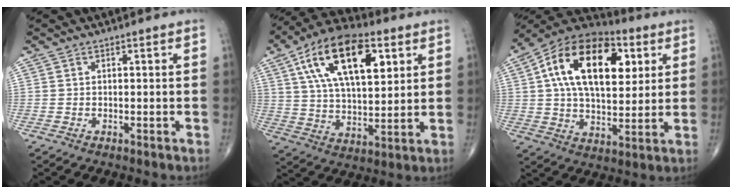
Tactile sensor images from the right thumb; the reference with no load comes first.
{"total": 20.7, "force": [8.0, 10.0, 16.3], "torque": [-0.264, -0.011, 0.136]}
{"total": 22.7, "force": [6.5, 12.7, 17.7], "torque": [-0.277, 0.002, 0.098]}